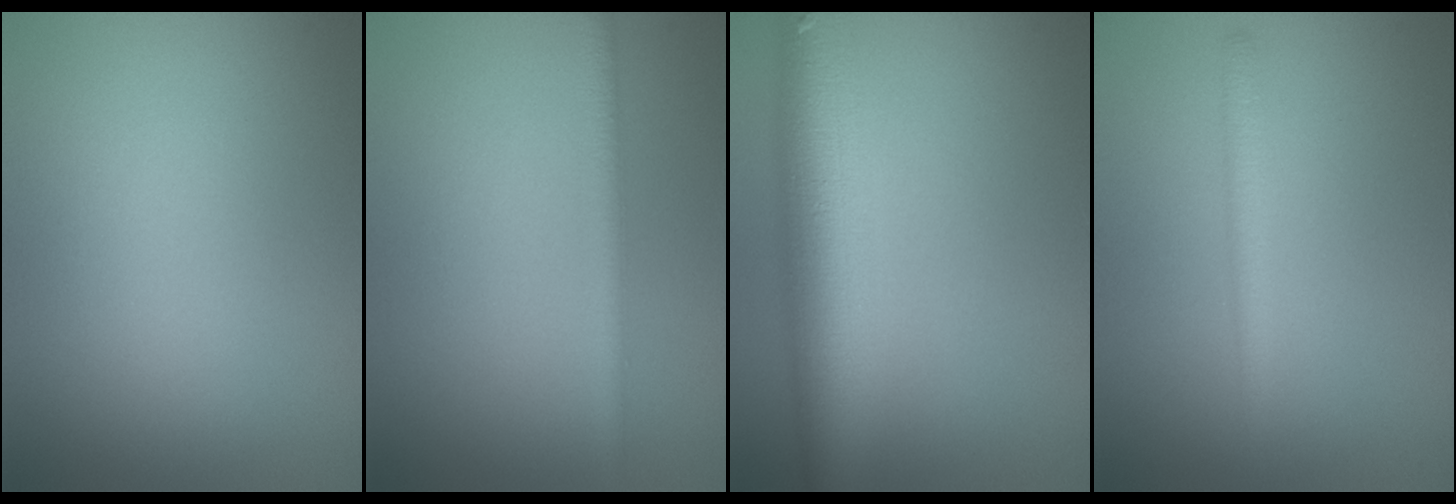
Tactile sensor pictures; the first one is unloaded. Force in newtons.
{"total": 2.1, "press": 2.1, "slide": 0.2}
{"total": 9.4, "press": 9.4, "slide": 0.5}
{"total": 1.8, "press": 1.8, "slide": 0.1}